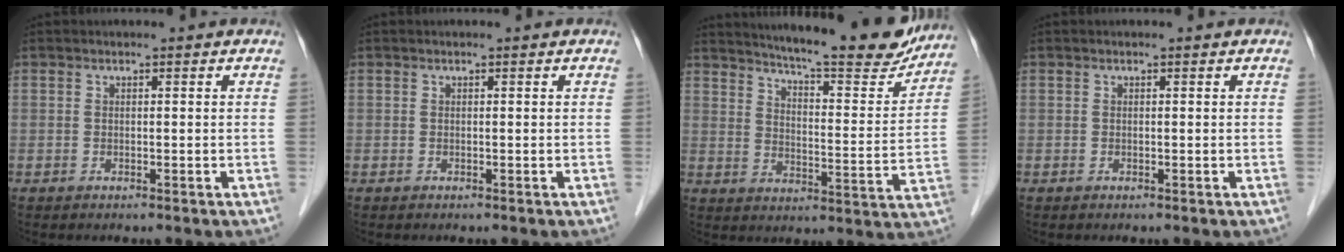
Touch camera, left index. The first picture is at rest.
{"total": 0.0}
{"total": 19.3, "force": [17.5, 1.9, 7.9], "torque": [-0.115, -0.047, 0.226]}
{"total": 0.0}